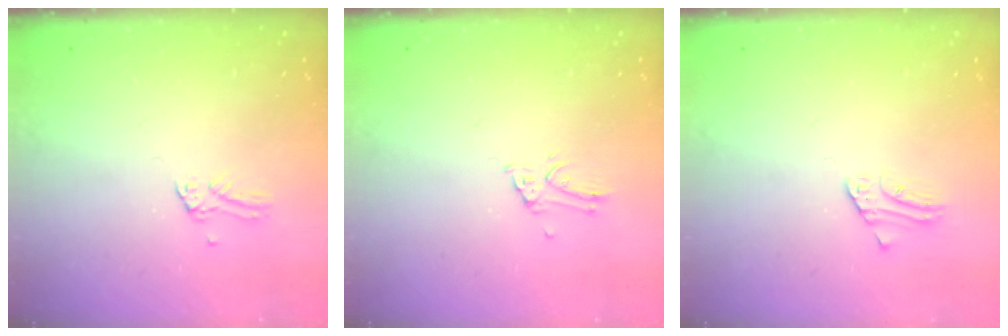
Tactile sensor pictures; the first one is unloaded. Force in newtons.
{"total": 1.1, "press": 1.1, "slide": 0.0}
{"total": 1.9, "press": 1.9, "slide": 0.2}